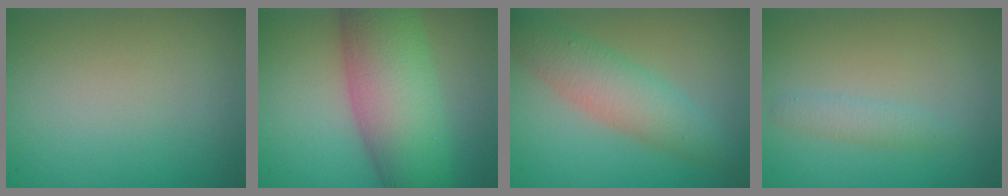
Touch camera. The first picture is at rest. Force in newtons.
{"total": 10.0, "press": 10.0, "slide": 0.3}
{"total": 4.8, "press": 4.8, "slide": 0.1}
{"total": 1.4, "press": 1.4, "slide": 0.0}